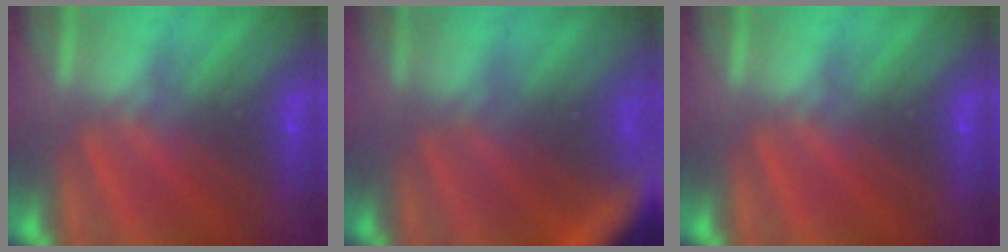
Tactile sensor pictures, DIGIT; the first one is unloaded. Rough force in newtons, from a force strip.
{"total": 6.1}
{"total": 0.0}